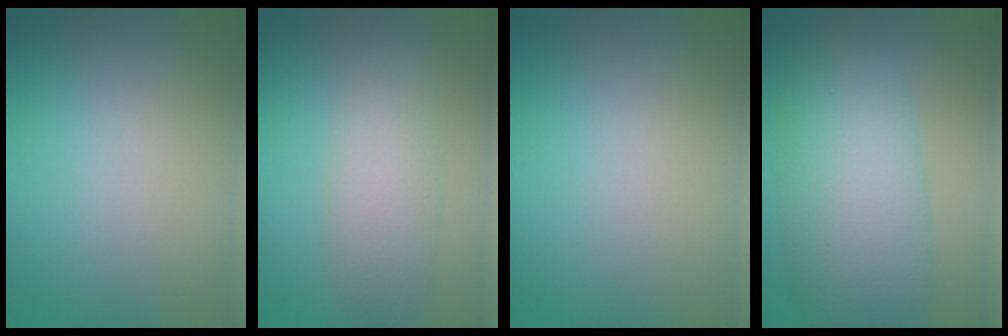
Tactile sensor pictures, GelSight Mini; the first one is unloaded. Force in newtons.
{"total": 3.8, "press": 3.7, "slide": 0.2}
{"total": 0.0}
{"total": 10.0, "press": 10.0, "slide": 0.2}